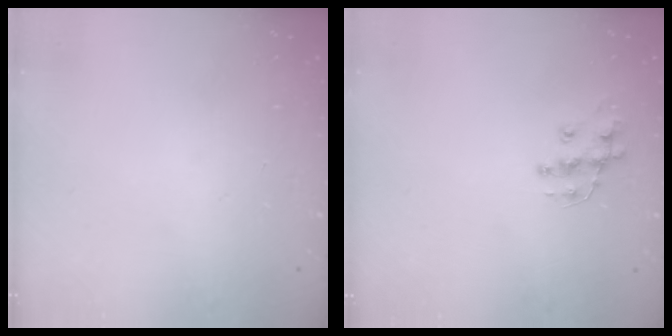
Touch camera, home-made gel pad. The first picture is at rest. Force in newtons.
{"total": 9.8, "press": 9.7, "slide": 0.5}